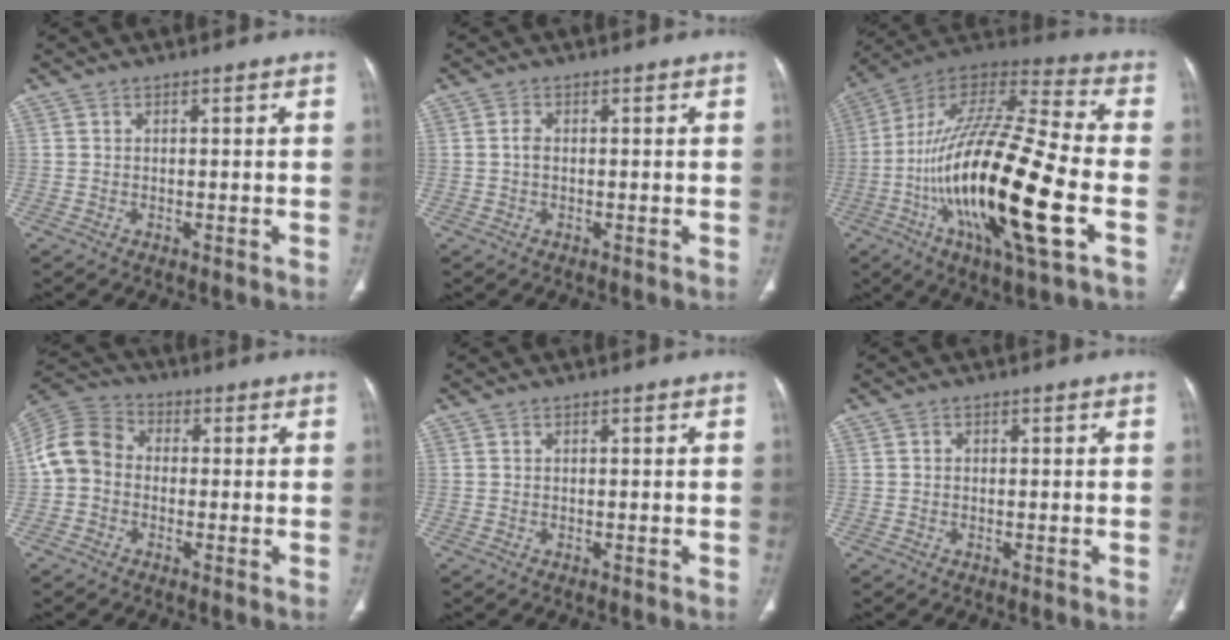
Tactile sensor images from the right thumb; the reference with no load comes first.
{"total": 1.8, "force": [0.0, 1.2, 1.3], "torque": [-0.025, 0.002, -0.003]}
{"total": 28.9, "force": [-7.3, 6.9, 27.1], "torque": [-0.539, -0.003, -0.129]}
{"total": 9.3, "force": [-0.9, 7.7, 5.1], "torque": [-0.096, 0.030, -0.033]}
{"total": 0.0}
{"total": 0.9, "force": [0.0, 0.7, 0.4], "torque": [-0.004, 0.002, -0.001]}